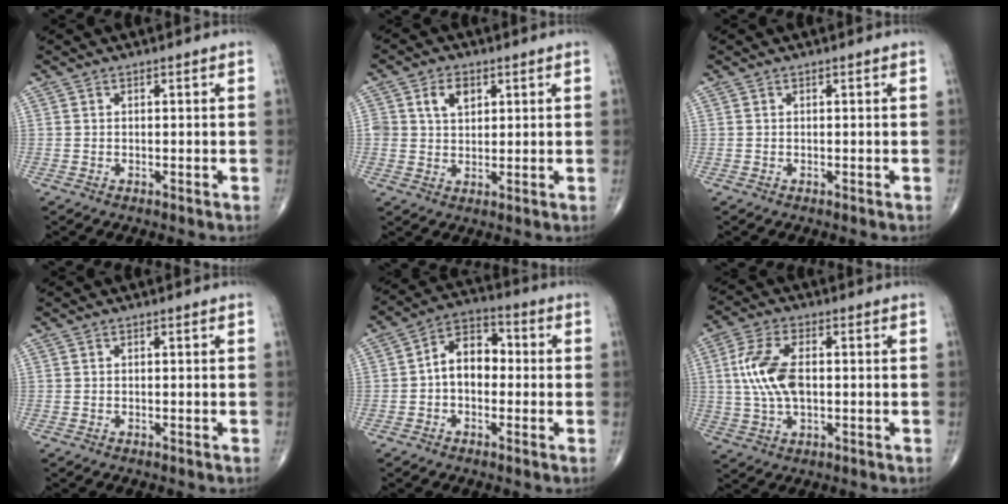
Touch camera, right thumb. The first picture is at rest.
{"total": 5.1, "force": [2.0, 3.6, 3.1], "torque": [-0.033, -0.007, 0.035]}
{"total": 0.0}
{"total": 0.0}
{"total": 8.8, "force": [-0.4, 6.0, 6.4], "torque": [-0.081, 0.032, -0.020]}
{"total": 10.3, "force": [0.7, 5.3, 8.8], "torque": [-0.190, 0.006, 0.015]}